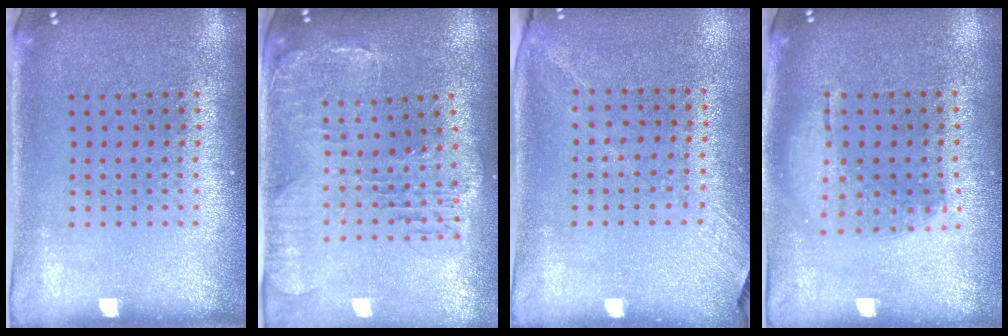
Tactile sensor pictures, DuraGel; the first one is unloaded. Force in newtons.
{"total": 1.4, "press": 1.3, "slide": 0.3}
{"total": 1.3, "press": 1.0, "slide": 0.9}
{"total": 1.3, "press": 1.1, "slide": 0.5}